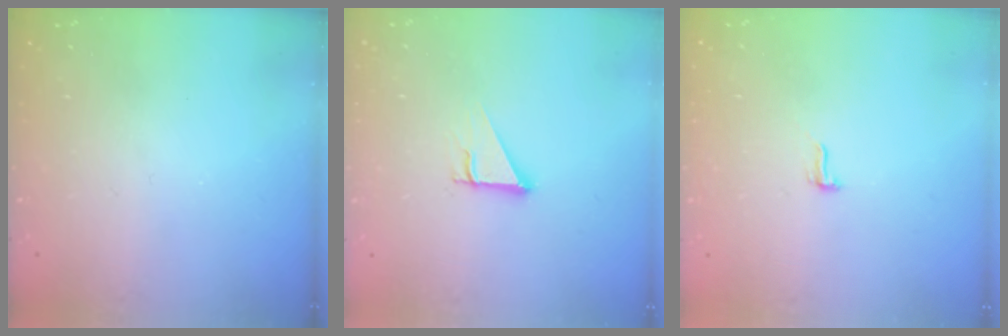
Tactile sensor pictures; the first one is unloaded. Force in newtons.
{"total": 2.5, "press": 2.5, "slide": 0.2}
{"total": 5.1, "press": 4.7, "slide": 2.0}